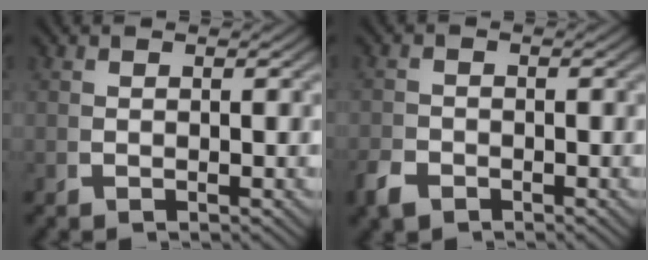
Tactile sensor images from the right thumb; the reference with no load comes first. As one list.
[{"total": 1.7, "force": [-1.5, 0.8, 0.3], "torque": [-0.004, -0.006, -0.026]}]